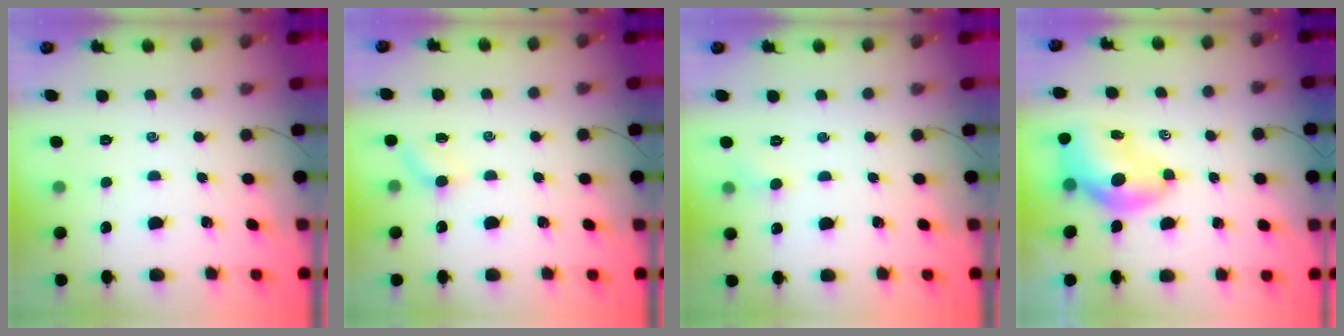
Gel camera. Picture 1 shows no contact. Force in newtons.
{"total": 4.1, "press": 3.9, "slide": 1.3}
{"total": 3.7, "press": 3.5, "slide": 1.2}
{"total": 7.8, "press": 7.5, "slide": 2.3}